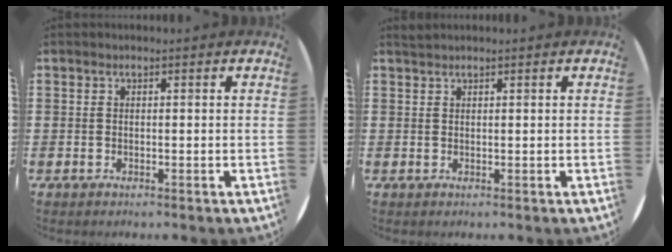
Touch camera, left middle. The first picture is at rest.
{"total": 0.6, "force": [0.6, -0.1, 0.0], "torque": [0.001, 0.000, 0.012]}